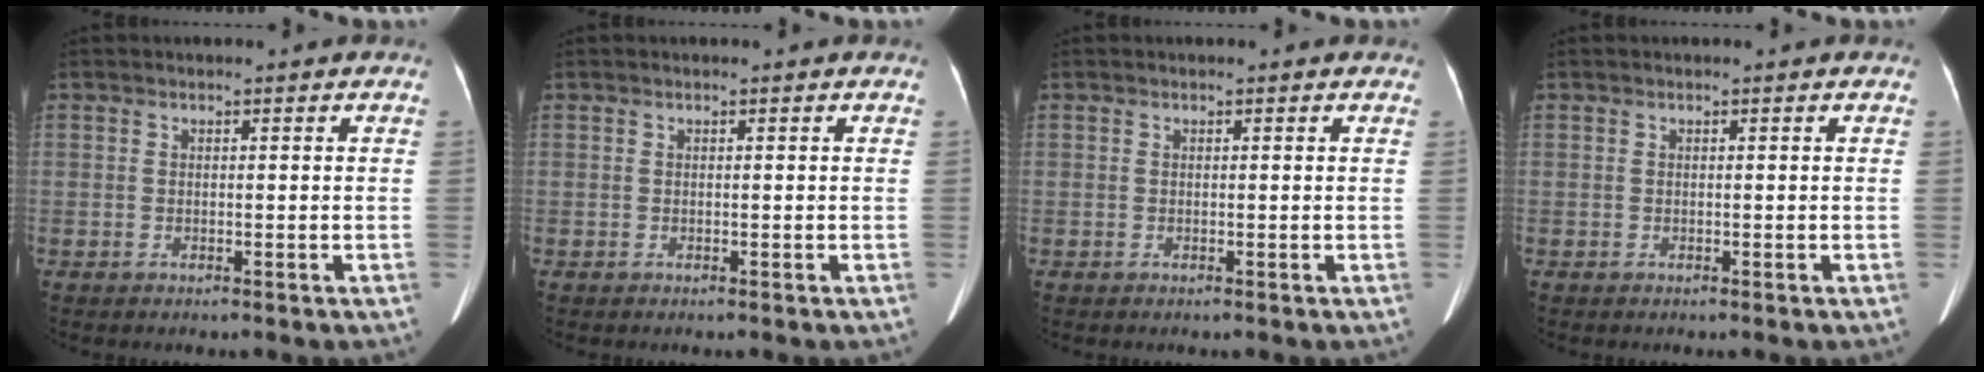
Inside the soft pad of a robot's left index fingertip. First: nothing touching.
{"total": 0.0}
{"total": 0.0}
{"total": 0.0}